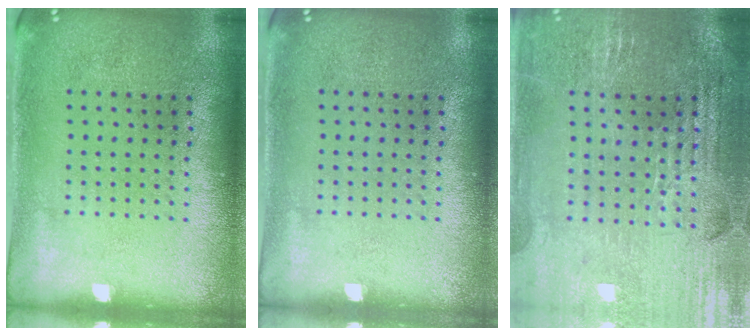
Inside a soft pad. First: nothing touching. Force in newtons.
{"total": 0.0}
{"total": 2.7, "press": 2.7, "slide": 0.5}